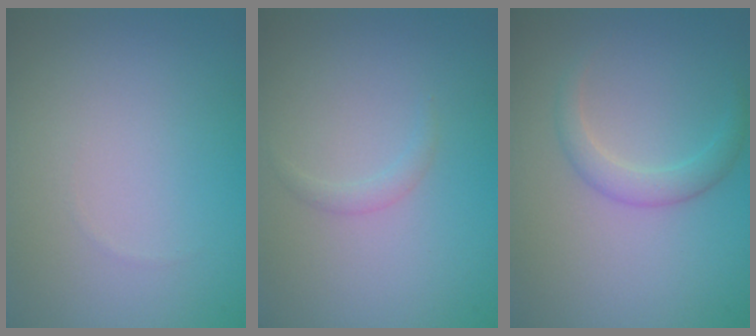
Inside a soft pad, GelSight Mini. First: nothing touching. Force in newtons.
{"total": 0.9, "press": 0.9, "slide": 0.0}
{"total": 2.0, "press": 2.0, "slide": 0.0}